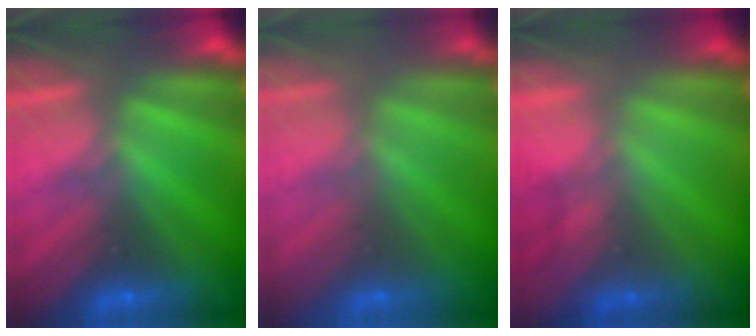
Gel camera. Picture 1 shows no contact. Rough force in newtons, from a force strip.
{"total": 8.4}
{"total": 1.7}